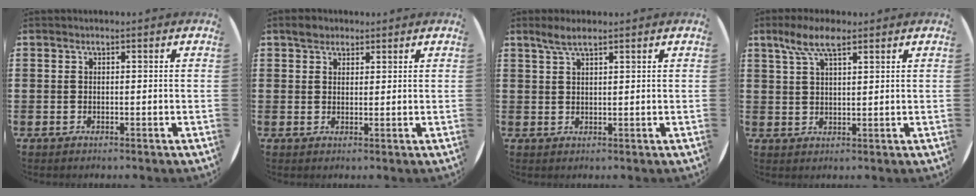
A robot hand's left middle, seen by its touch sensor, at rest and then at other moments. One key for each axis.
{"total": 2.0, "fx": 1.7, "fy": 1.1, "fz": 0.1, "tx": 0.012, "ty": 0.000, "tz": 0.030}
{"total": 2.7, "fx": 2.1, "fy": 0.5, "fz": 1.6, "tx": -0.034, "ty": 0.005, "tz": 0.037}
{"total": 5.8, "fx": 3.8, "fy": 1.9, "fz": 3.9, "tx": -0.085, "ty": 0.006, "tz": 0.068}